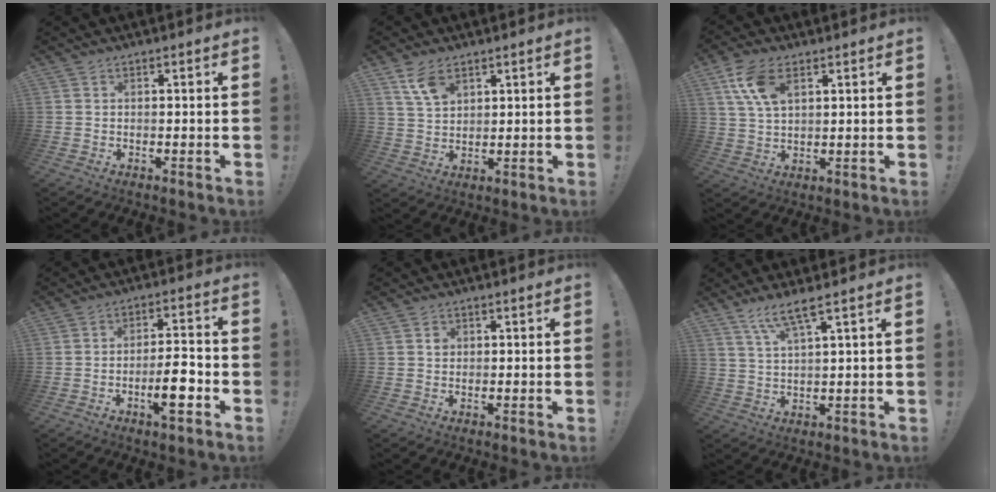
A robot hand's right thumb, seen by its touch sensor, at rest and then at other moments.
{"total": 7.4, "force": [4.4, 4.0, 4.3], "torque": [-0.080, -0.017, 0.085]}
{"total": 10.2, "force": [4.6, 5.5, 7.3], "torque": [-0.144, -0.009, 0.085]}
{"total": 9.6, "force": [-3.8, 2.4, 8.5], "torque": [-0.120, 0.010, -0.068]}
{"total": 1.3, "force": [0.2, 1.2, 0.4], "torque": [0.001, -0.001, 0.001]}
{"total": 6.3, "force": [4.3, 0.4, 4.5], "torque": [-0.091, -0.017, 0.075]}